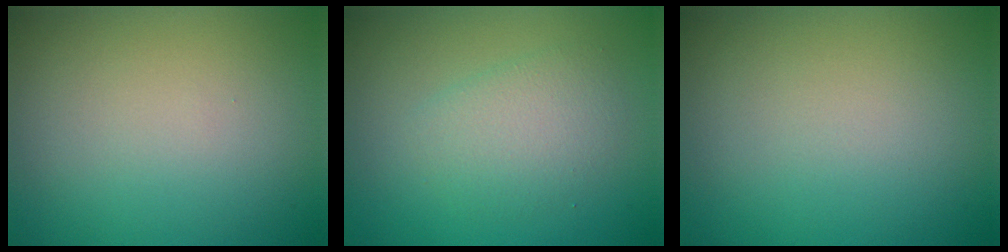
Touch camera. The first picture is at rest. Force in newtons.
{"total": 2.7, "press": 2.7, "slide": 0.1}
{"total": 0.0}